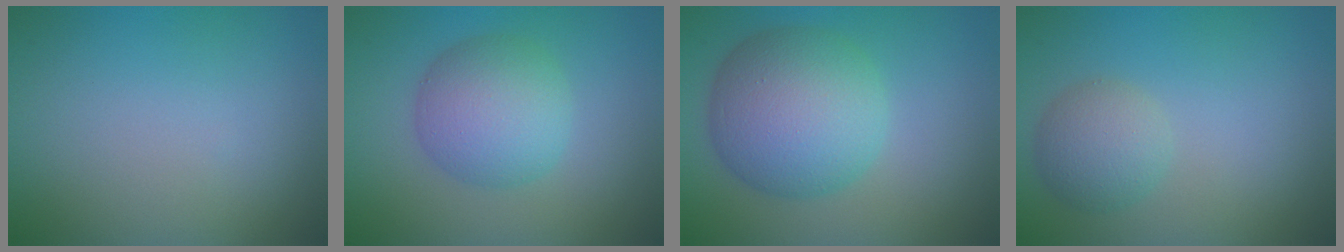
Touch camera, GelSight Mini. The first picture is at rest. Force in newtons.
{"total": 5.6, "press": 5.6, "slide": 0.1}
{"total": 8.7, "press": 8.7, "slide": 0.2}
{"total": 2.9, "press": 2.9, "slide": 0.0}